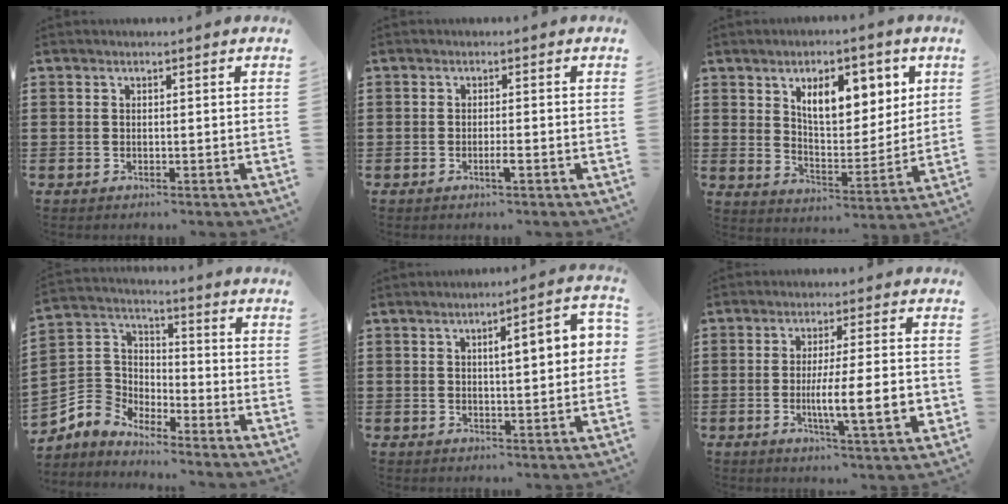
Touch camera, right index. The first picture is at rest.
{"total": 1.6, "force": [-0.8, 0.1, 1.4], "torque": [-0.025, -0.002, -0.014]}
{"total": 9.2, "force": [4.7, 4.4, 6.6], "torque": [-0.107, -0.004, 0.075]}
{"total": 4.2, "force": [-2.9, 2.9, -0.6], "torque": [-0.029, -0.005, -0.070]}
{"total": 5.9, "force": [1.0, 1.4, 5.6], "torque": [-0.082, -0.004, 0.007]}
{"total": 10.3, "force": [-2.1, 1.9, 9.9], "torque": [-0.168, -0.011, -0.036]}